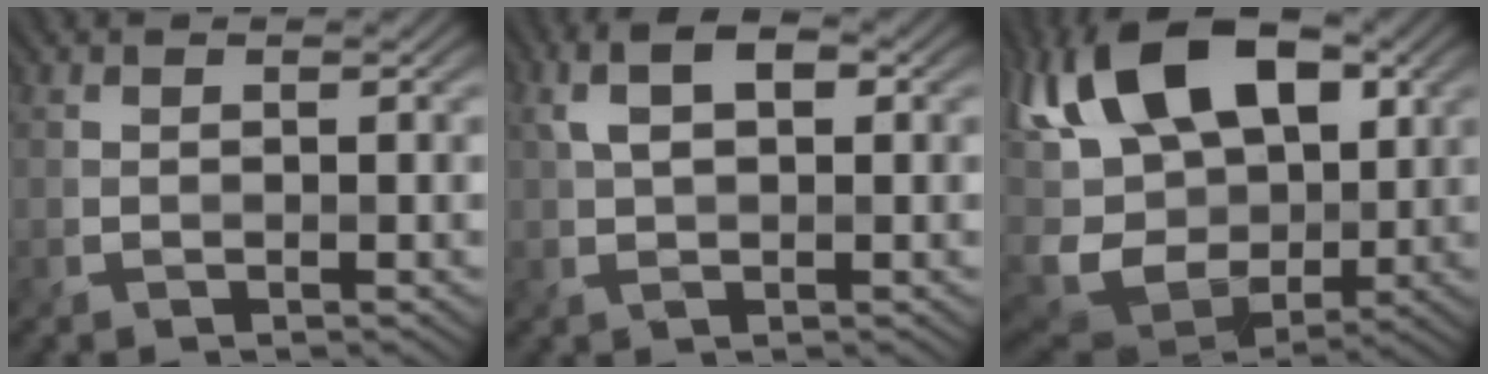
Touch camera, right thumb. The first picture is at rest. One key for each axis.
{"total": 5.3, "fx": 1.3, "fy": 2.8, "fz": 4.3, "tx": -0.089, "ty": 0.009, "tz": 0.015}
{"total": 18.6, "fx": 3.4, "fy": 12.2, "fz": 13.6, "tx": -0.302, "ty": 0.010, "tz": 0.058}